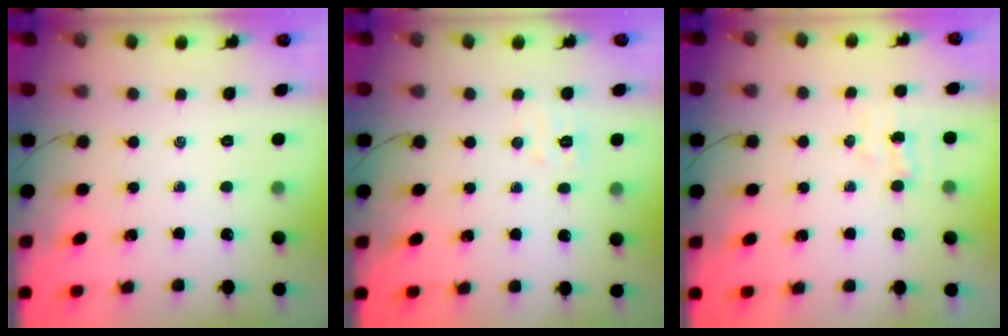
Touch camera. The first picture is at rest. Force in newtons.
{"total": 5.0, "press": 4.9, "slide": 1.0}
{"total": 3.6, "press": 3.5, "slide": 1.0}